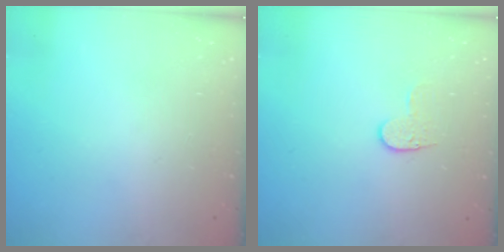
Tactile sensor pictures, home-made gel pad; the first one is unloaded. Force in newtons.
{"total": 5.3, "press": 5.2, "slide": 0.5}